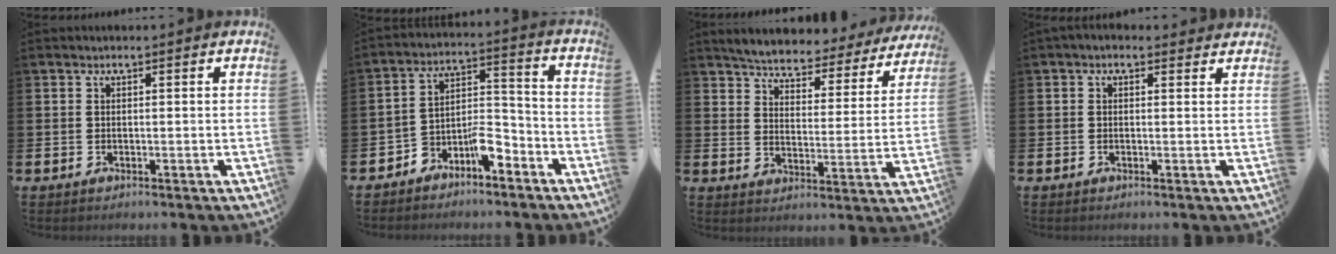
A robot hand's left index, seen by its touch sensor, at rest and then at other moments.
{"total": 6.2, "force": [-4.8, 2.1, 3.3], "torque": [-0.063, -0.002, -0.093]}
{"total": 4.7, "force": [4.6, 0.5, 0.9], "torque": [-0.046, -0.040, 0.073]}
{"total": 0.7, "force": [0.3, 0.4, 0.4], "torque": [-0.004, 0.005, 0.003]}